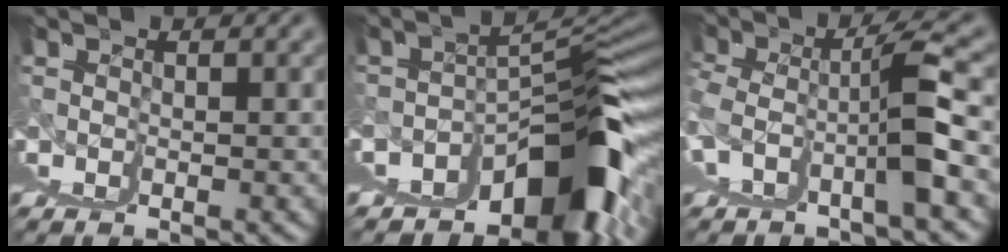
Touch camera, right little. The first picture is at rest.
{"total": 10.8, "force": [-1.5, 1.9, 10.6], "torque": [-0.111, 0.027, -0.011]}
{"total": 3.5, "force": [0.2, 0.7, 3.4], "torque": [-0.081, 0.003, 0.014]}